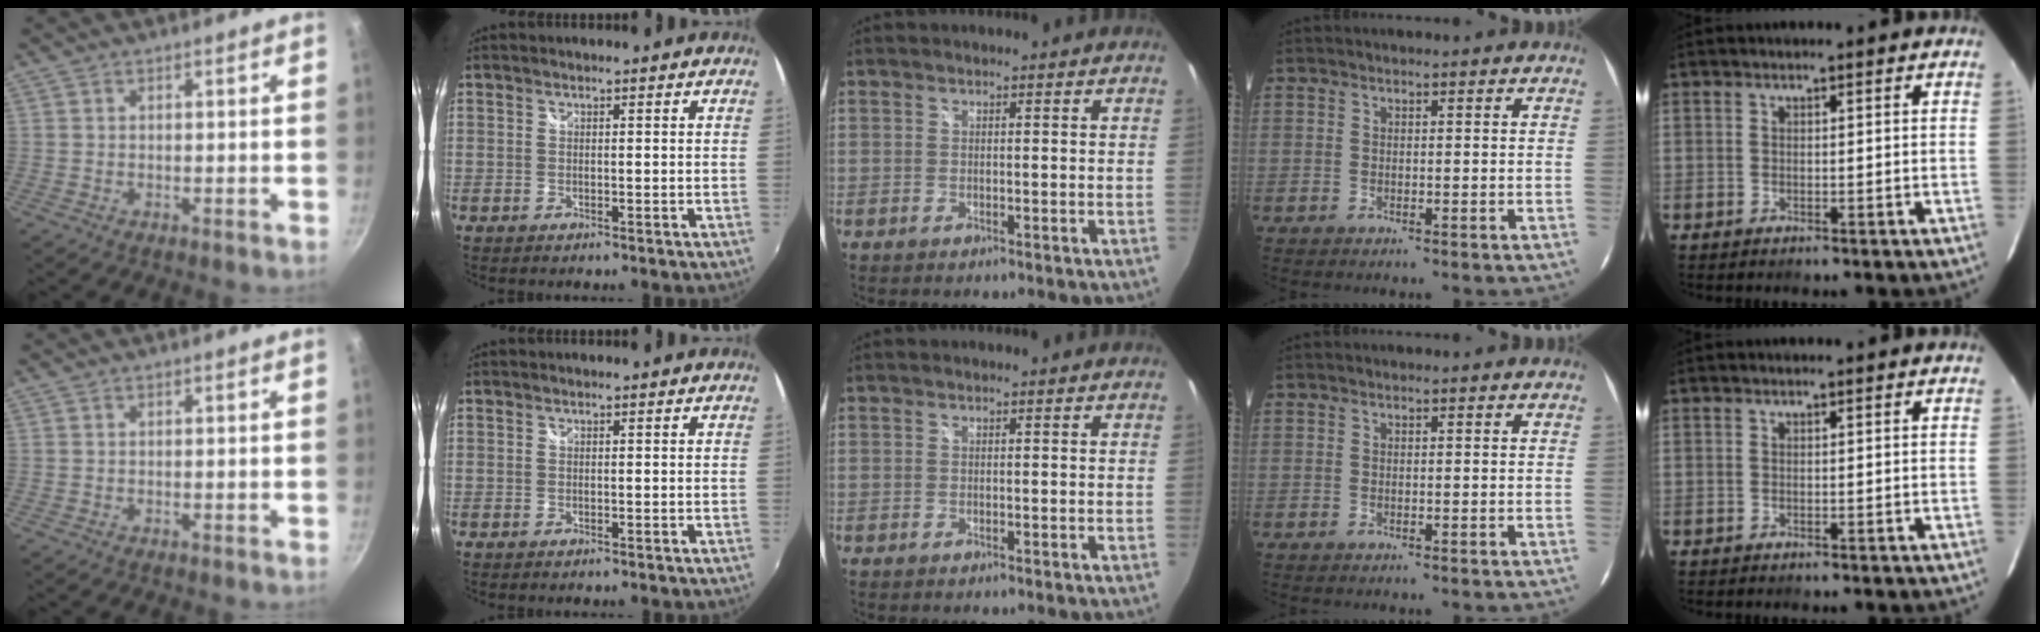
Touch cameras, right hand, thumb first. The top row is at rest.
{}